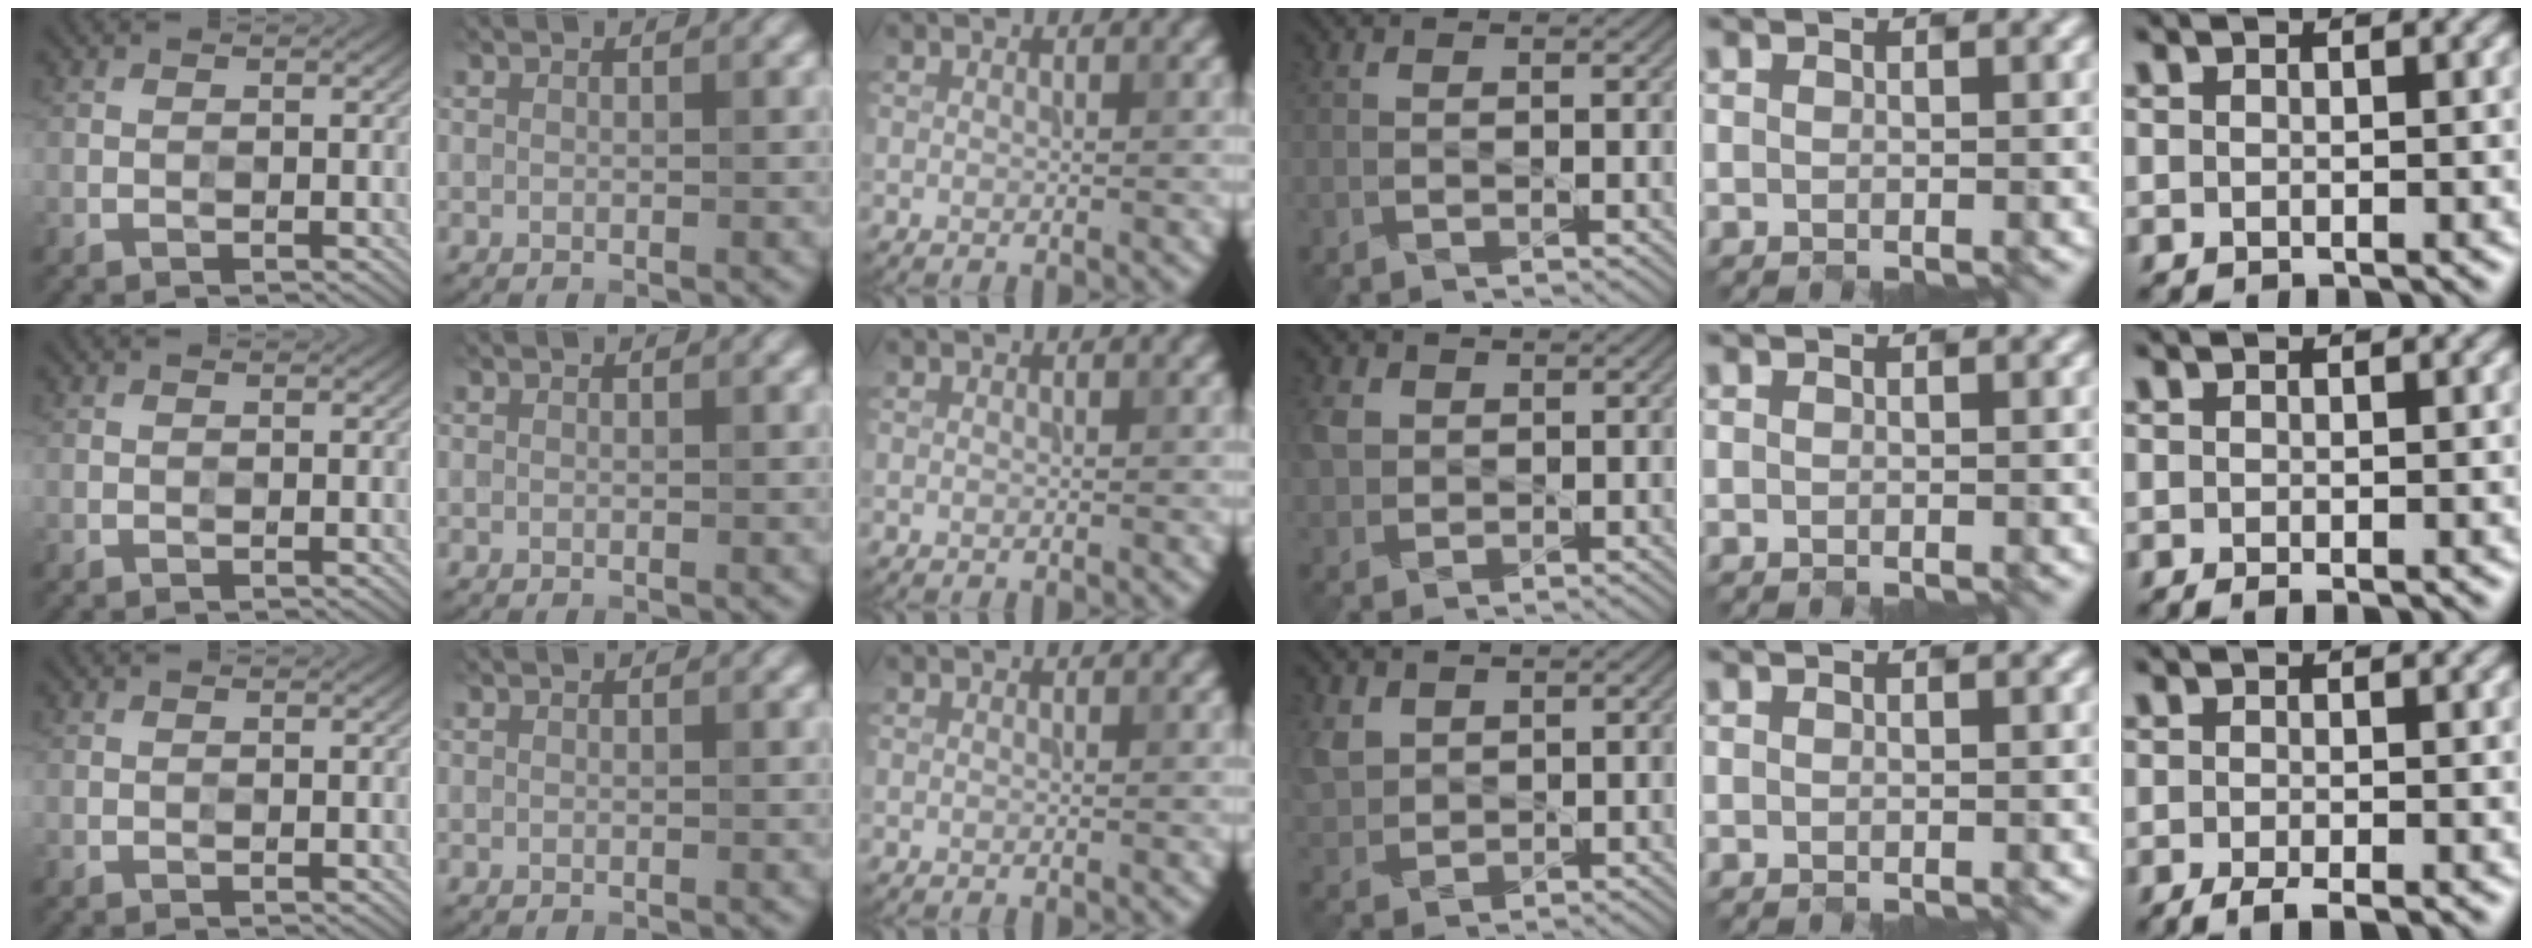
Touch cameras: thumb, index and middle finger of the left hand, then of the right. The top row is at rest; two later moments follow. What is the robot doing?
{"motion": "close", "object": "jewelry box"}